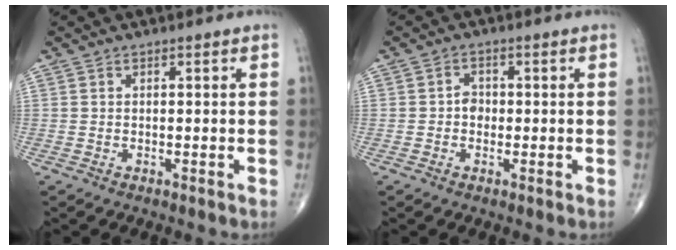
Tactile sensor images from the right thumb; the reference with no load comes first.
{"total": 2.2, "force": [-0.4, 1.9, 1.1], "torque": [-0.002, 0.007, -0.013]}